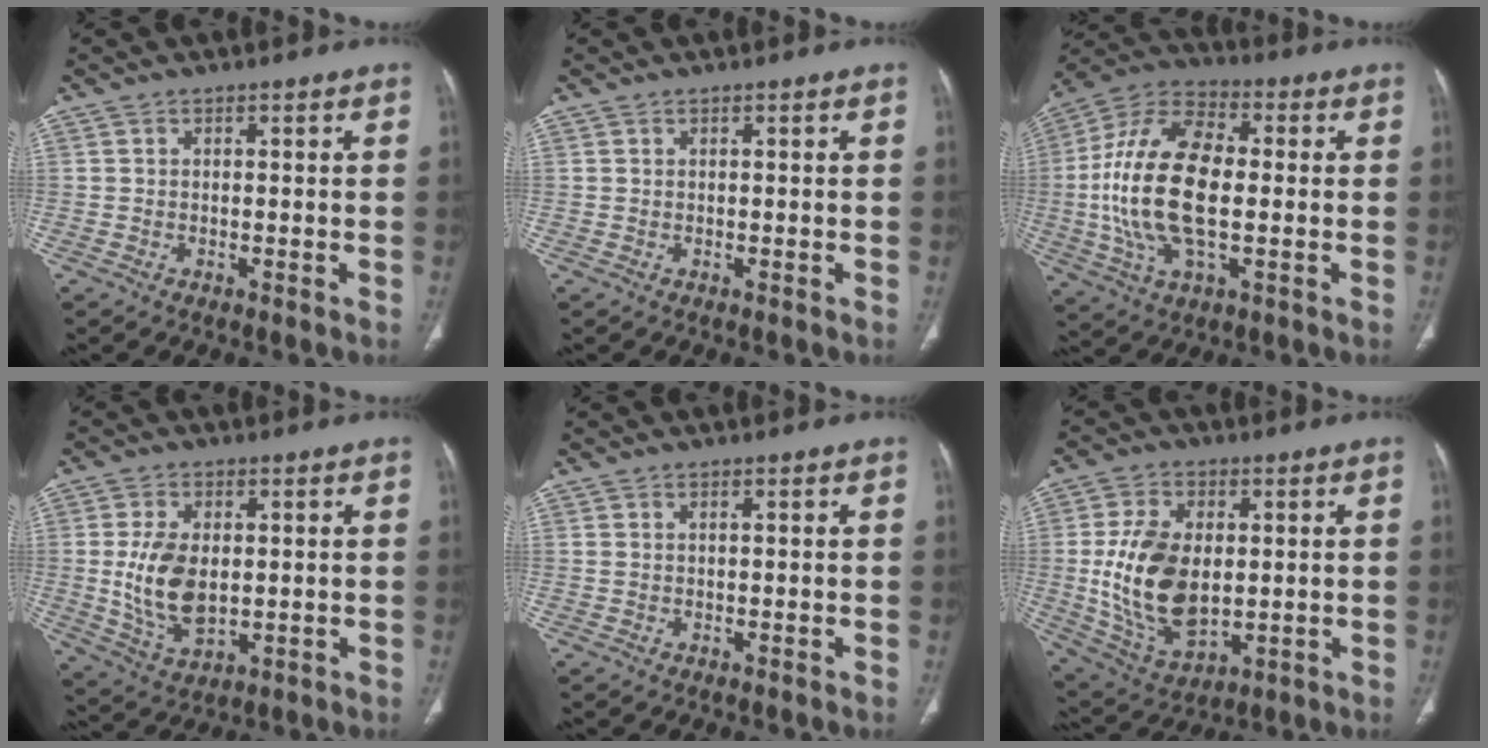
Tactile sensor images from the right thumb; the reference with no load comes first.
{"total": 0.0}
{"total": 20.4, "force": [-0.6, 10.4, 17.5], "torque": [-0.355, 0.015, -0.014]}
{"total": 11.2, "force": [0.2, 6.7, 8.9], "torque": [-0.164, -0.011, 0.017]}
{"total": 0.5, "force": [0.1, 0.3, 0.4], "torque": [-0.016, 0.007, 0.008]}
{"total": 16.6, "force": [0.3, 10.3, 13.0], "torque": [-0.232, -0.010, 0.022]}